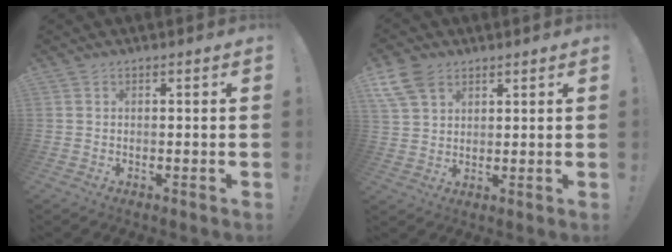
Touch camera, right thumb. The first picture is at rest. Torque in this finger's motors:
{"motor_torque": [-0.41, 0.74, 0.02, 0.22, 0.20]}